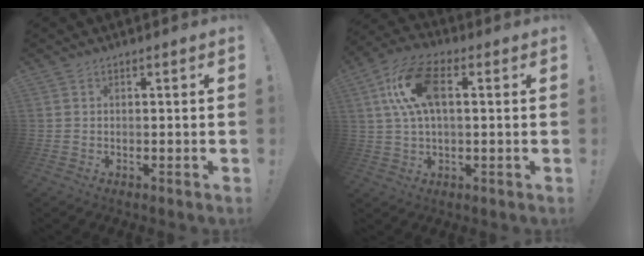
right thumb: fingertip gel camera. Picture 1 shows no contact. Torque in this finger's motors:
{"motor_torque": [1.03, 1.23, 0.72, -0.01, 0.11]}